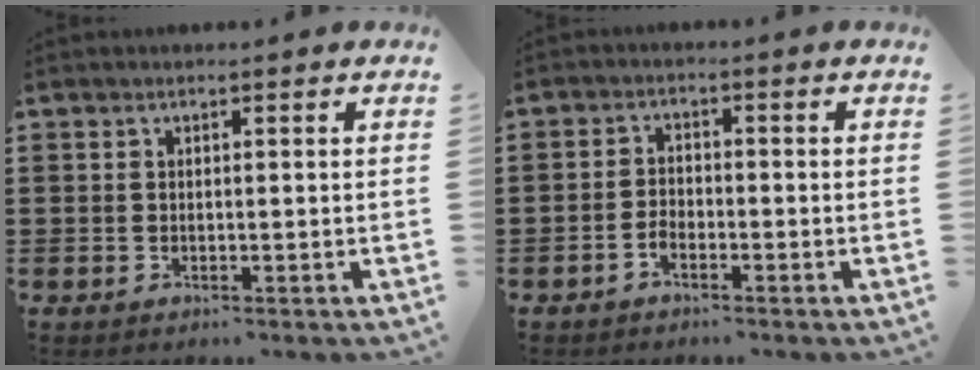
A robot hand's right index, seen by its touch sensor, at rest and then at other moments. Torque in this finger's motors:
{"motor_torque": [-0.83, 1.31, -0.03, -0.01]}